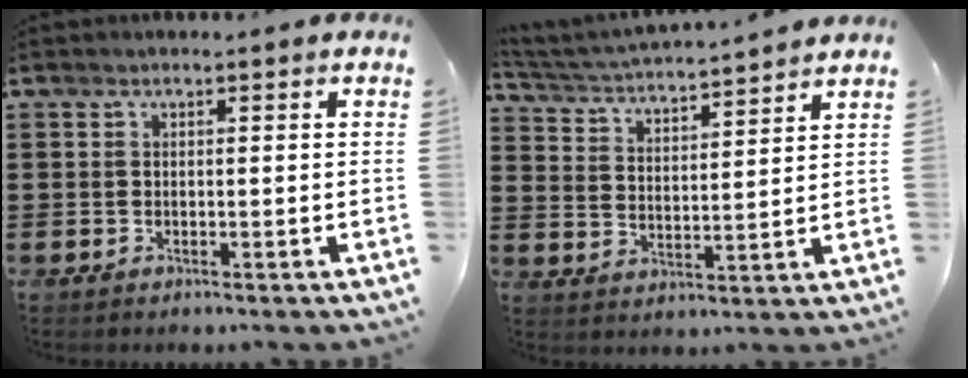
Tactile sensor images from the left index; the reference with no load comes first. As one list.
[{"total": 3.8, "force": [3.7, -0.3, 0.6], "torque": [-0.034, -0.031, 0.059]}]